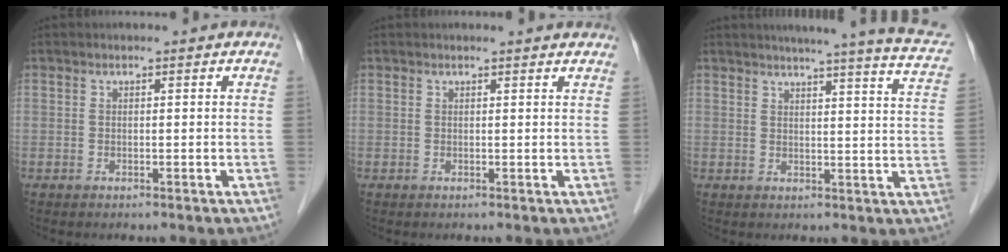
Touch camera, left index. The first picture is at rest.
{"total": 2.8, "force": [2.8, 0.1, 0.6], "torque": [-0.012, 0.003, 0.021]}
{"total": 17.4, "force": [15.1, 0.7, 8.5], "torque": [-0.110, -0.023, 0.164]}